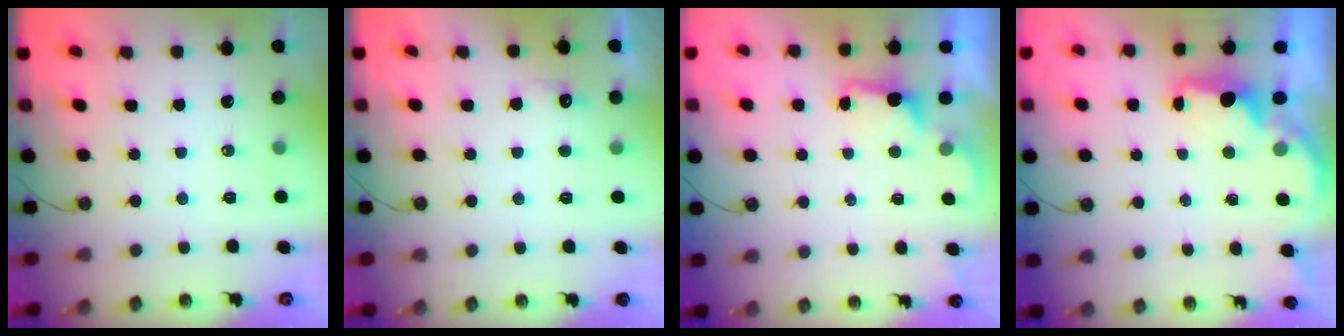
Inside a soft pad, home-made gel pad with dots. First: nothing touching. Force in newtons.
{"total": 4.5, "press": 4.4, "slide": 1.2}
{"total": 1.8, "press": 1.5, "slide": 1.0}
{"total": 2.3, "press": 2.2, "slide": 0.8}